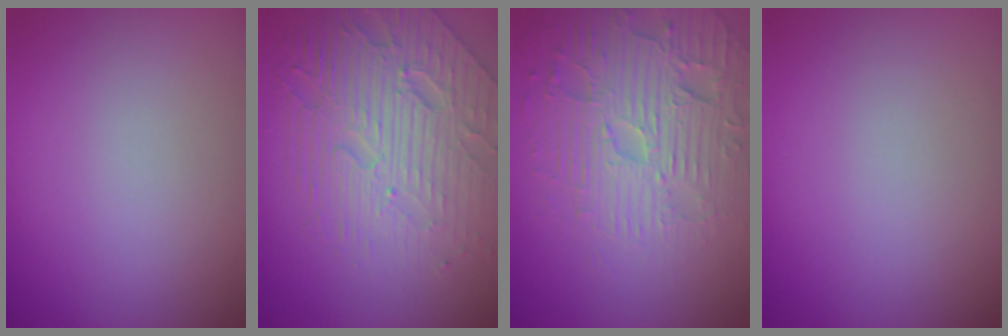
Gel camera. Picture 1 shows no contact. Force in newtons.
{"total": 7.7, "press": 5.3, "slide": 5.5}
{"total": 5.8, "press": 4.9, "slide": 3.2}
{"total": 0.0}